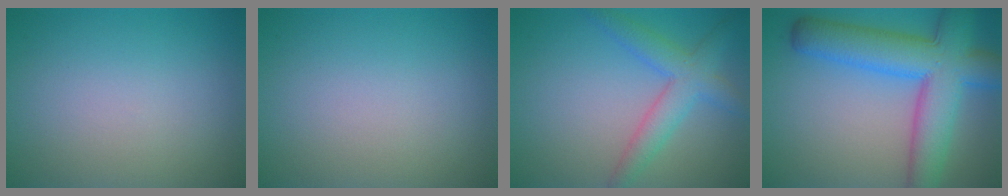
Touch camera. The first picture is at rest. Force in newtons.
{"total": 0.0}
{"total": 4.1, "press": 4.1, "slide": 0.2}
{"total": 9.7, "press": 9.7, "slide": 0.5}